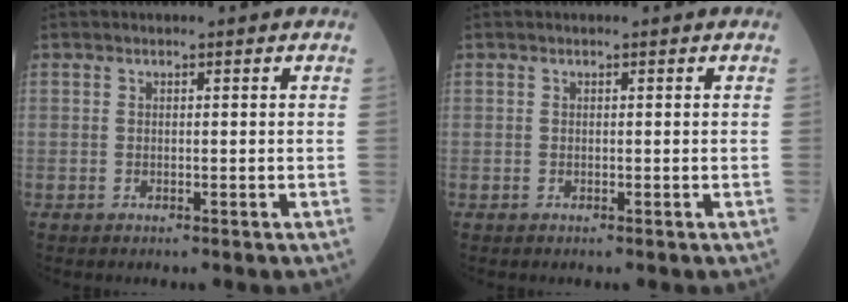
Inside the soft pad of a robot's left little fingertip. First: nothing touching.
{"total": 0.0}